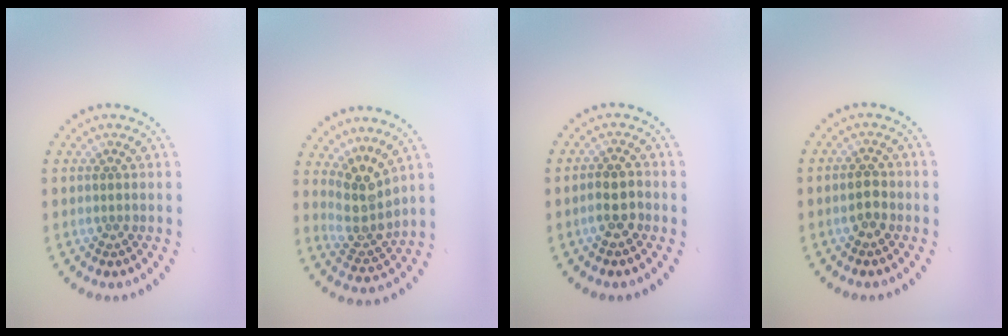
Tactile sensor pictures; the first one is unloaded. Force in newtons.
{"total": 3.7, "press": 2.7, "slide": 2.5}
{"total": 2.2, "press": 2.0, "slide": 0.8}
{"total": 1.9, "press": 1.9, "slide": 0.4}